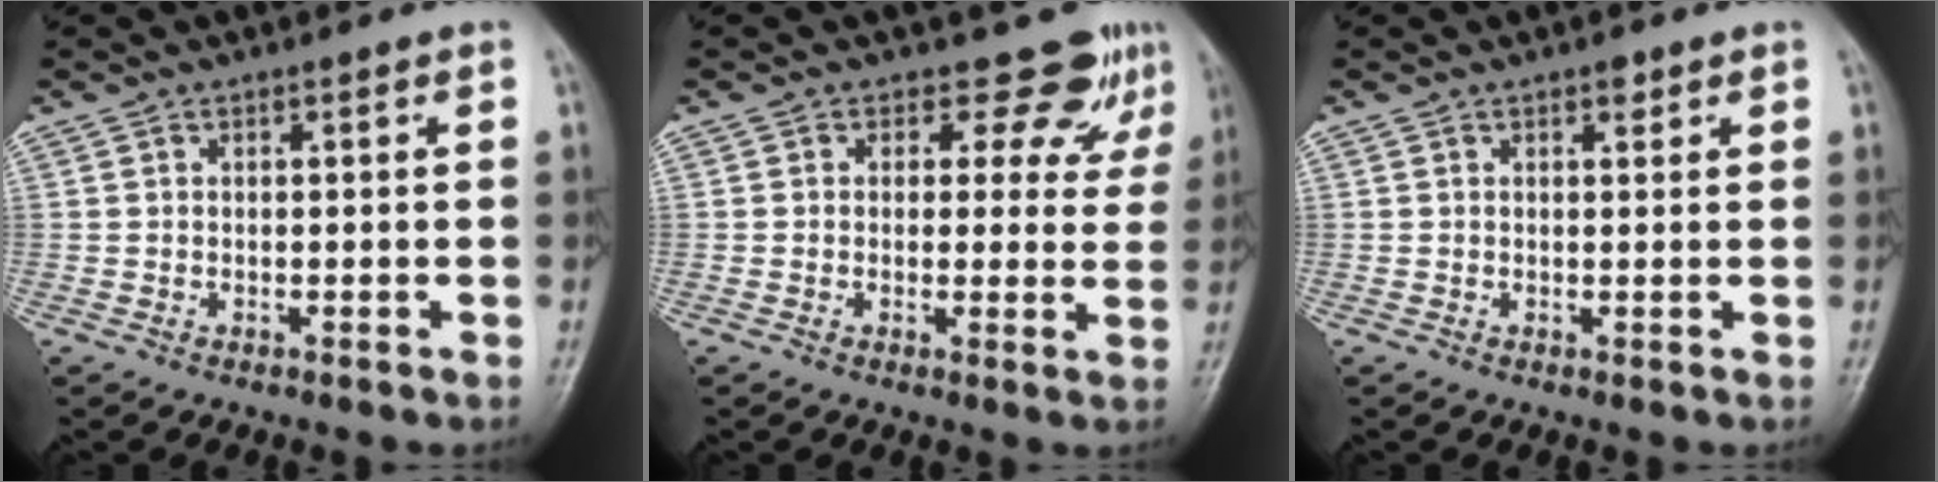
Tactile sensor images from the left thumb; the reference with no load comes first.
{"total": 6.4, "force": [4.8, 3.9, 1.7], "torque": [0.014, -0.031, 0.047]}
{"total": 1.6, "force": [1.0, 0.8, 0.9], "torque": [-0.005, -0.003, 0.012]}